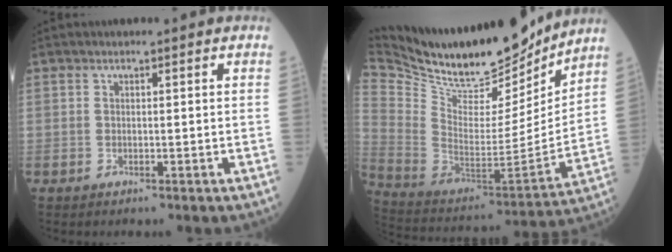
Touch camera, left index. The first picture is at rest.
{"total": 26.2, "force": [22.6, 7.2, 11.1], "torque": [-0.223, -0.036, 0.360]}